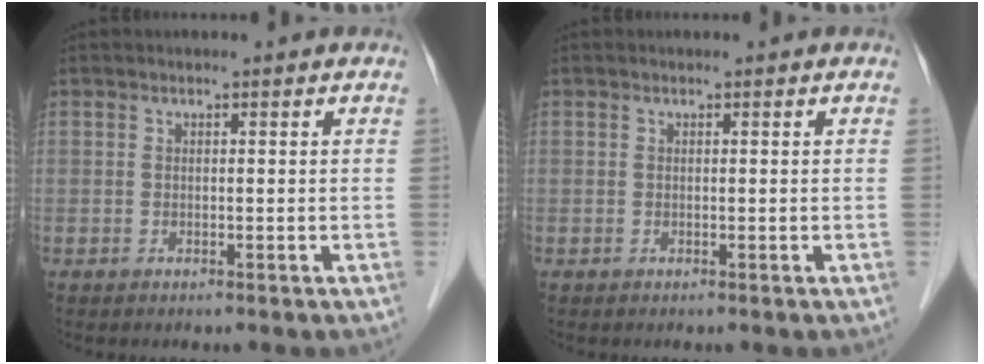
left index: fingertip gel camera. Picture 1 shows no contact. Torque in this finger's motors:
{"motor_torque": [0.00, 0.00, 0.00, 0.00]}